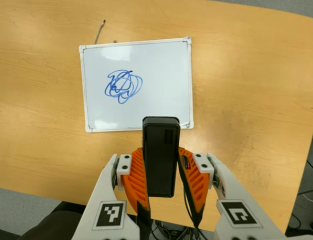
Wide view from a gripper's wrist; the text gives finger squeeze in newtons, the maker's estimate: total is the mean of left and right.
{"total": 4.3, "left": 2.8, "right": 5.9}